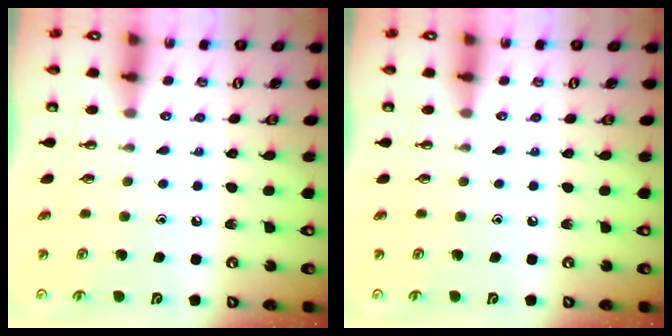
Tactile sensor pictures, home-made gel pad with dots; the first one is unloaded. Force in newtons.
{"total": 0.0}